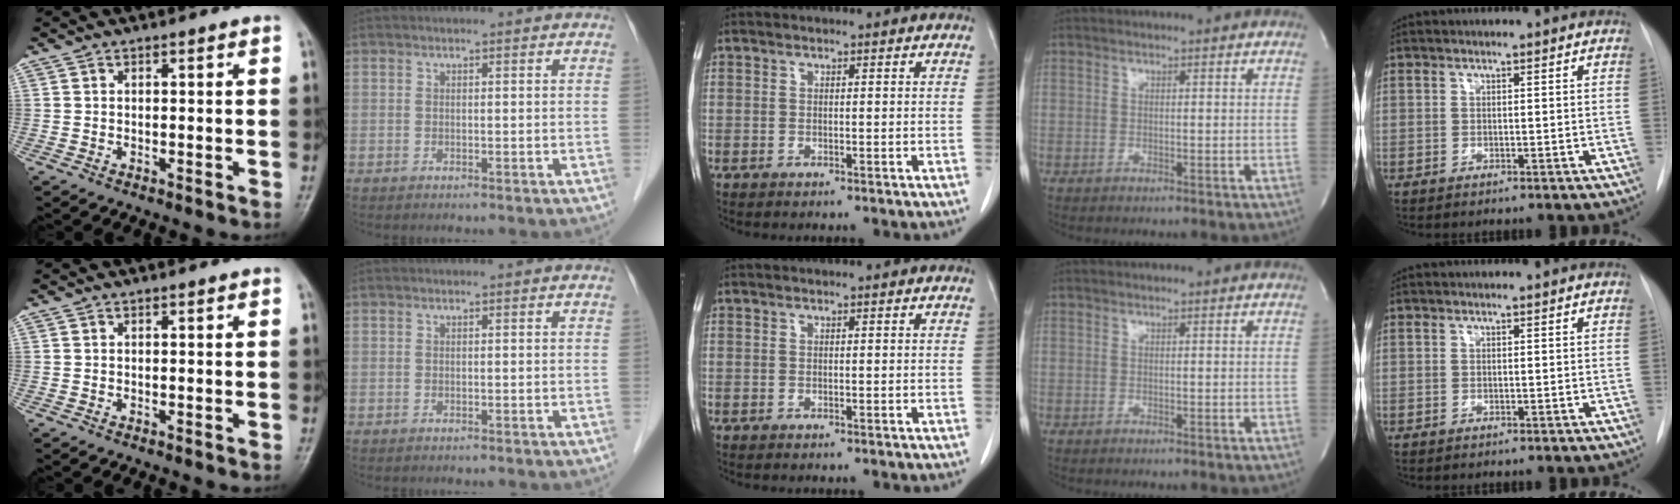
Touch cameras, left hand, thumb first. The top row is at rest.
{}